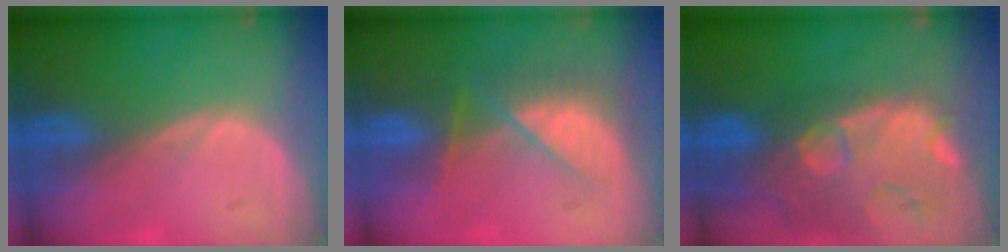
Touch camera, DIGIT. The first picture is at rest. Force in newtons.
{"total": 7.9, "press": 7.0, "slide": 3.7}
{"total": 14.4, "press": 11.7, "slide": 8.5}